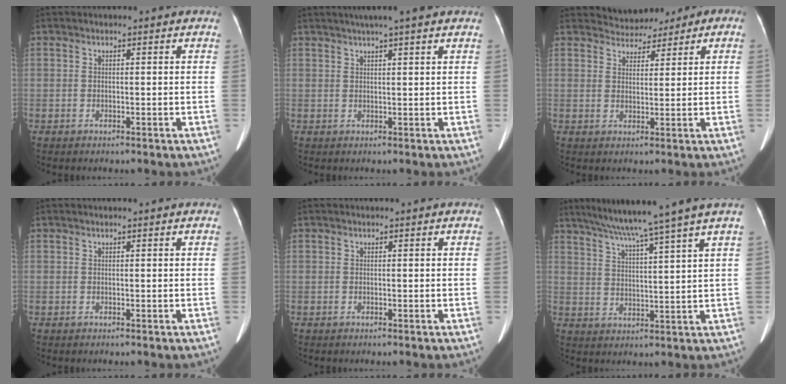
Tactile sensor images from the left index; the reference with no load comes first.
{"total": 6.2, "force": [4.9, 0.0, 3.8], "torque": [-0.058, 0.028, 0.069]}
{"total": 4.8, "force": [3.8, 2.7, 1.2], "torque": [-0.020, 0.025, 0.056]}
{"total": 0.0}
{"total": 0.0}
{"total": 12.4, "force": [9.9, -2.9, 6.9], "torque": [-0.109, -0.008, 0.145]}